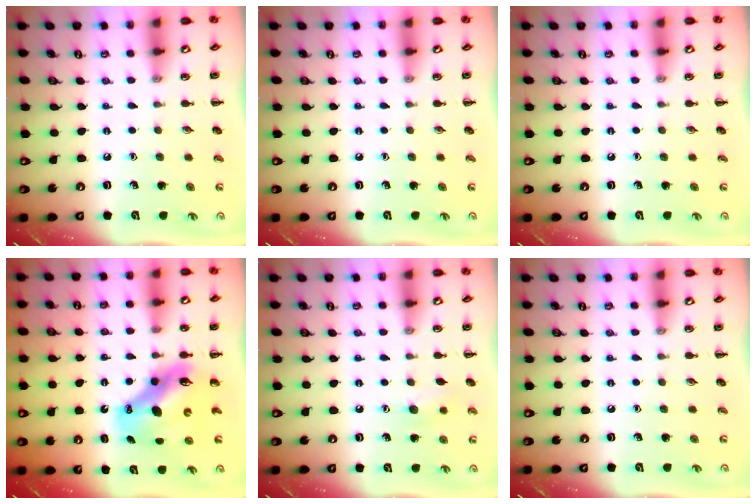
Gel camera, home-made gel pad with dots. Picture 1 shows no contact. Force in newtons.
{"total": 0.0}
{"total": 0.0}
{"total": 10.2, "press": 9.9, "slide": 2.6}
{"total": 6.5, "press": 6.4, "slide": 1.2}
{"total": 0.0}